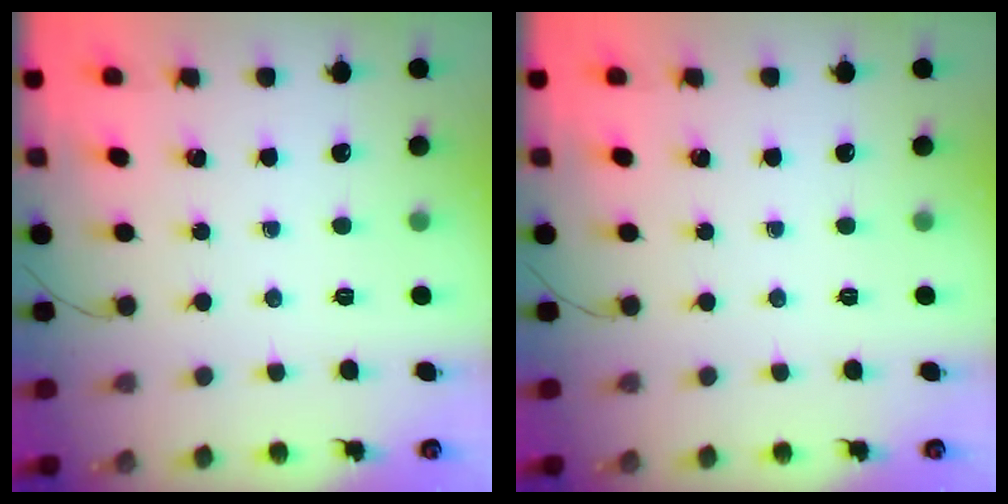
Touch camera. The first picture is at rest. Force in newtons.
{"total": 0.0}